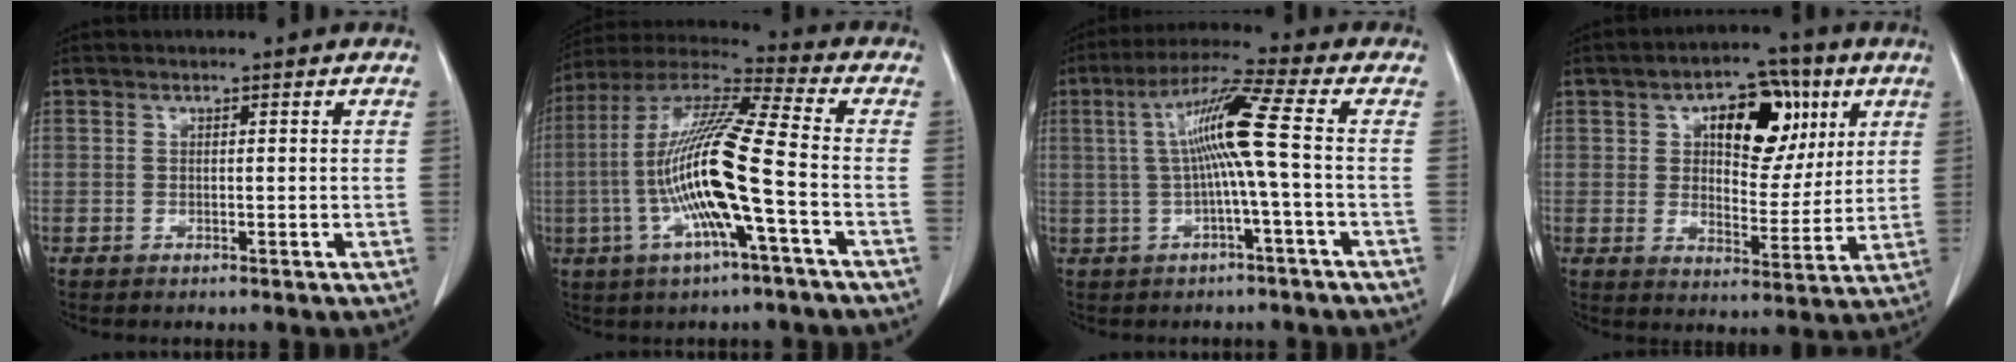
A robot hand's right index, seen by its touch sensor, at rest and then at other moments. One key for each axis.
{"total": 16.1, "fx": -3.3, "fy": 0.4, "fz": 15.8, "tx": -0.314, "ty": 0.004, "tz": -0.071}
{"total": 9.0, "fx": 0.2, "fy": -1.4, "fz": 8.9, "tx": -0.168, "ty": 0.020, "tz": 0.006}
{"total": 12.9, "fx": 4.9, "fy": 6.8, "fz": 9.8, "tx": -0.139, "ty": 0.025, "tz": 0.082}